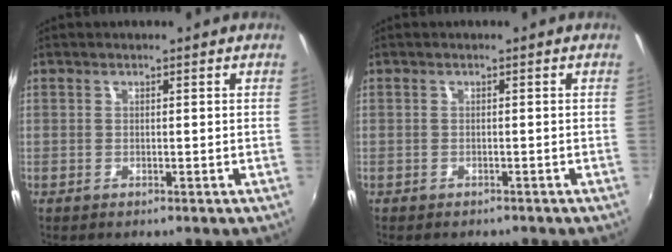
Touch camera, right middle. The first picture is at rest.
{"total": 1.8, "force": [-1.6, 0.7, 0.5], "torque": [-0.014, -0.012, -0.022]}